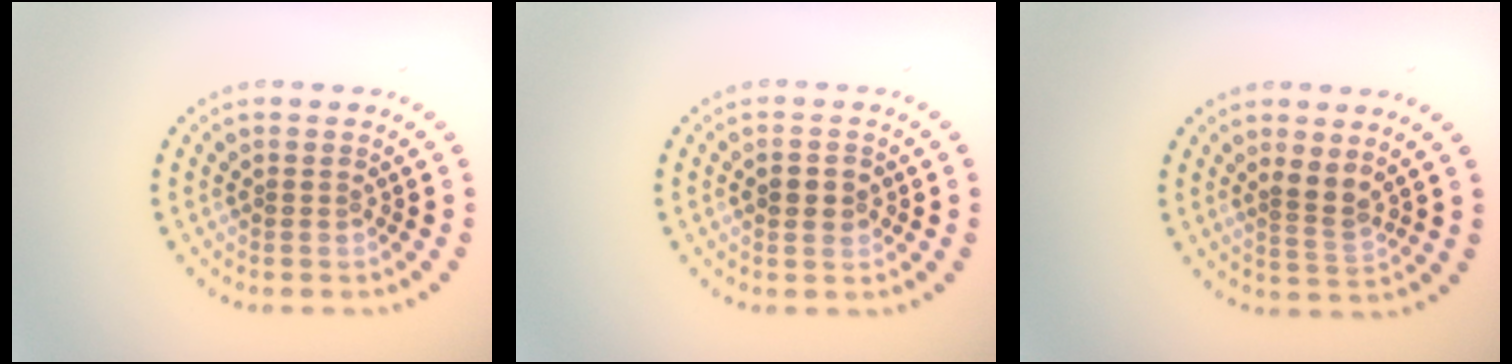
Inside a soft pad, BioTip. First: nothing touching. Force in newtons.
{"total": 2.4, "press": 2.3, "slide": 0.1}
{"total": 2.2, "press": 1.7, "slide": 1.4}